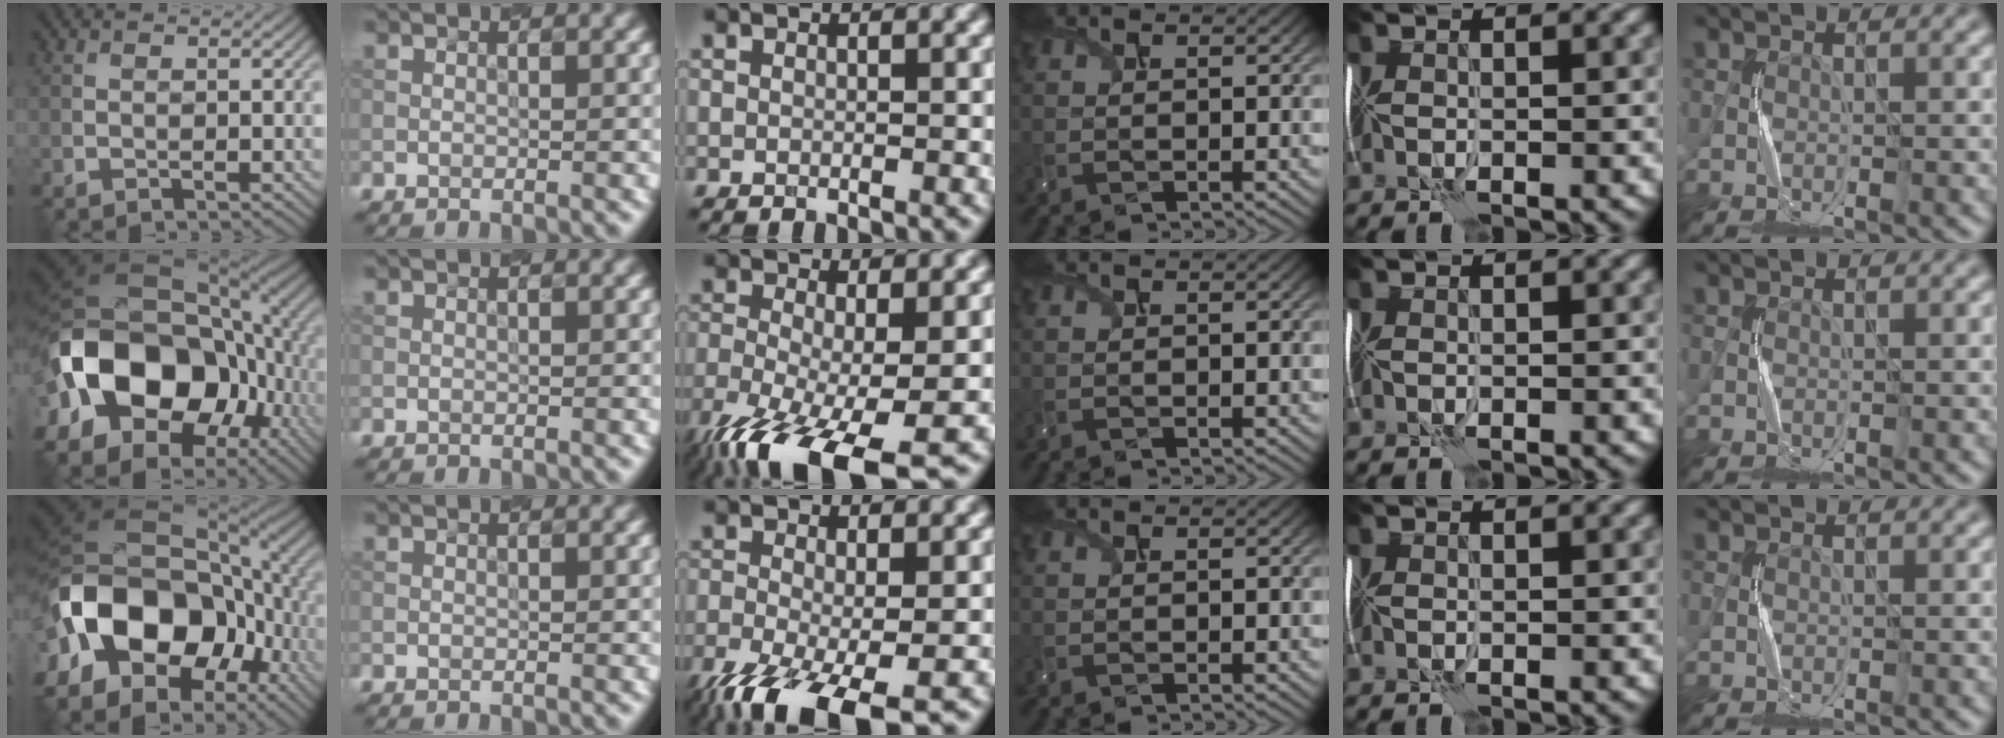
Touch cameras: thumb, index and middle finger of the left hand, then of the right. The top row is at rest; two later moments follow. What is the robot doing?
{"motion": "shake", "object": "handbell"}